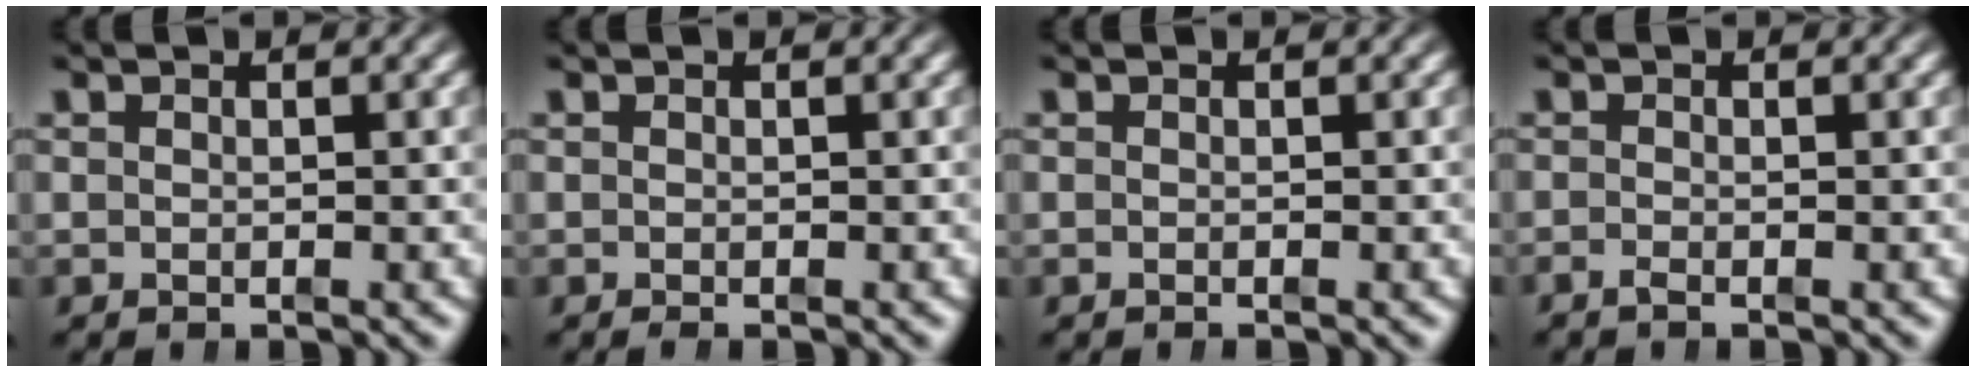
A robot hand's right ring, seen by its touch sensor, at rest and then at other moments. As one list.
[{"total": 0.0}, {"total": 0.0}, {"total": 1.0, "force": [-0.9, 0.2, 0.4], "torque": [-0.011, -0.005, -0.016]}]